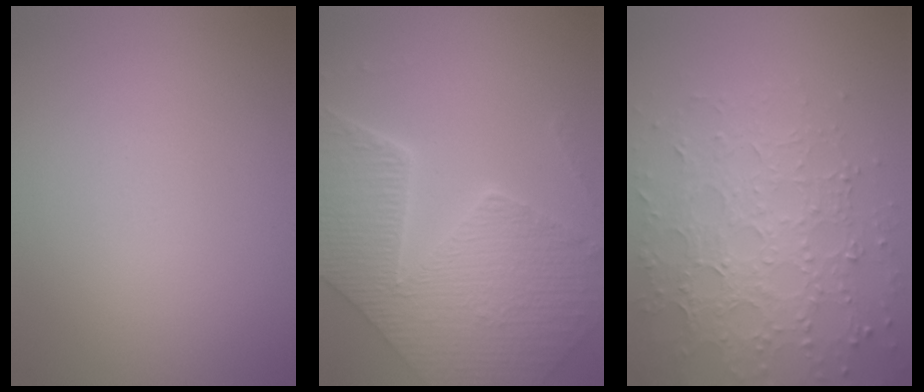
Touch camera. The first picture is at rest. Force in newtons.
{"total": 9.2, "press": 6.6, "slide": 6.4}
{"total": 6.0, "press": 5.0, "slide": 3.3}